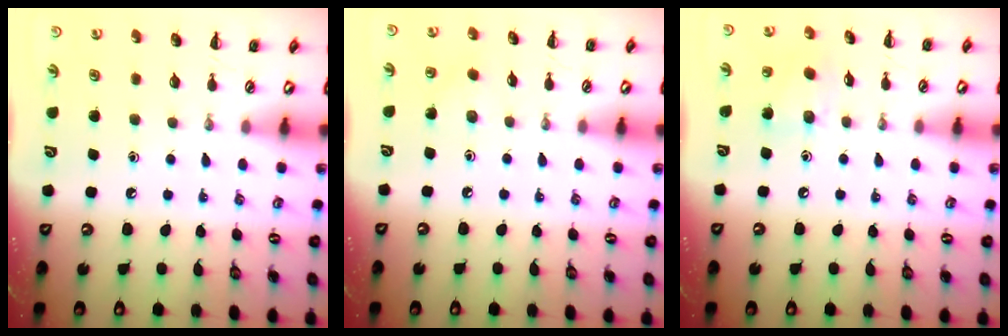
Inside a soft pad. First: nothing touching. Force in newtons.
{"total": 4.4, "press": 4.2, "slide": 1.3}
{"total": 8.2, "press": 8.1, "slide": 1.7}